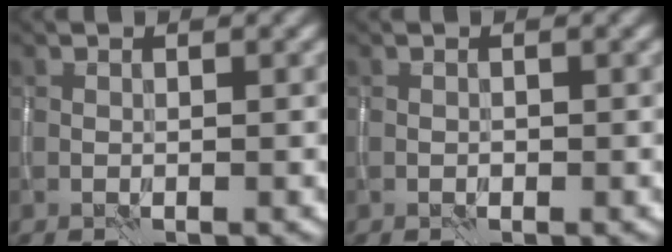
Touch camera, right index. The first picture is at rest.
{"total": 0.5, "force": [-0.3, 0.4, 0.2], "torque": [-0.004, -0.002, -0.001]}